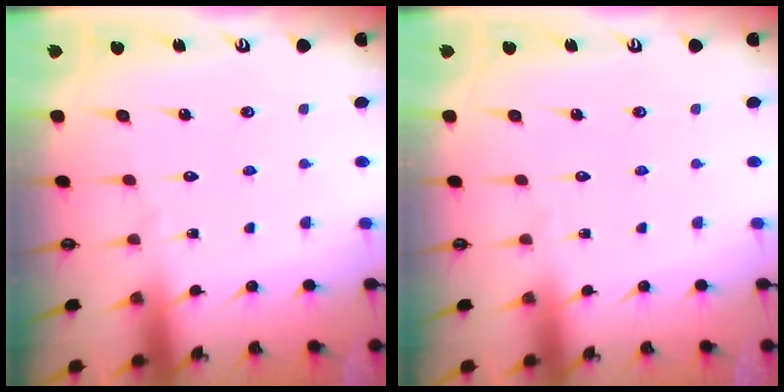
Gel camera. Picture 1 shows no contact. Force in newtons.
{"total": 0.0}